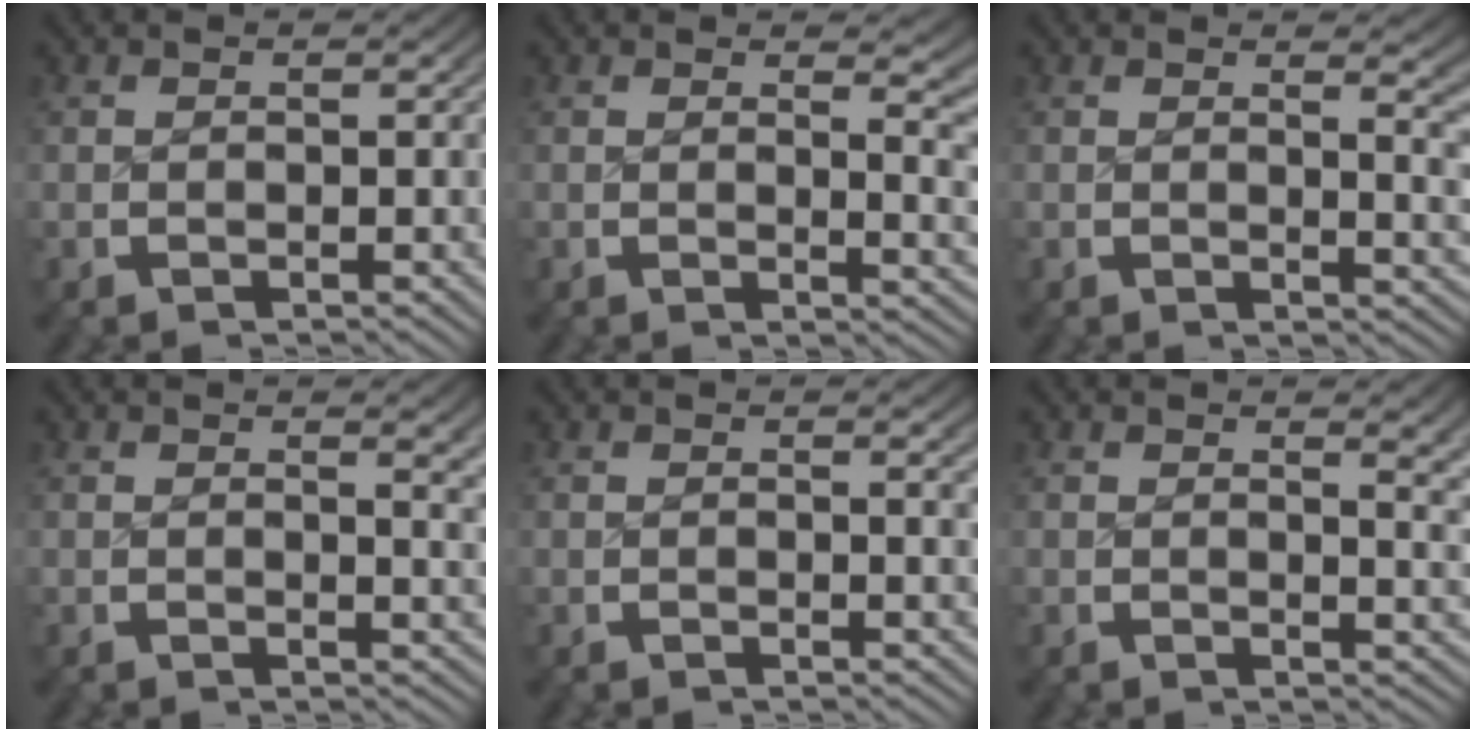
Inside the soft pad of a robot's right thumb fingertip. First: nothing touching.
{"total": 3.1, "force": [1.5, 1.0, 2.5], "torque": [-0.015, -0.008, 0.019]}
{"total": 2.7, "force": [1.2, 0.6, 2.4], "torque": [-0.021, -0.007, 0.016]}
{"total": 1.8, "force": [0.9, 0.2, 1.6], "torque": [-0.017, -0.006, 0.013]}
{"total": 0.9, "force": [0.5, 0.0, 0.7], "torque": [-0.009, -0.002, 0.007]}
{"total": 2.3, "force": [1.1, 0.5, 2.0], "torque": [-0.018, -0.008, 0.016]}